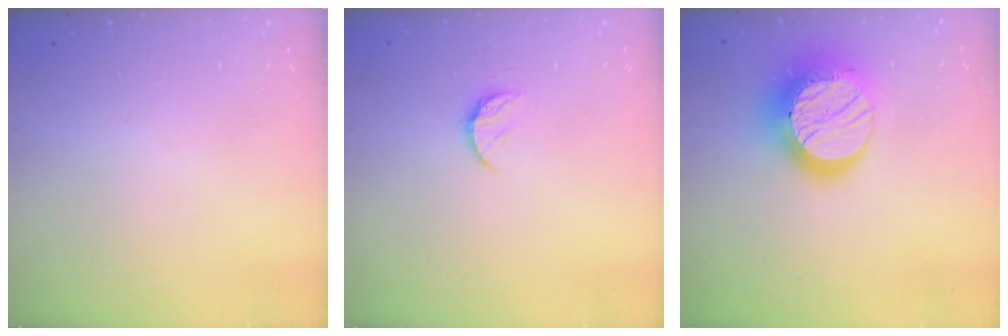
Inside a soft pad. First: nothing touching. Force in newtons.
{"total": 6.4, "press": 6.4, "slide": 0.6}
{"total": 20.1, "press": 20.0, "slide": 1.1}